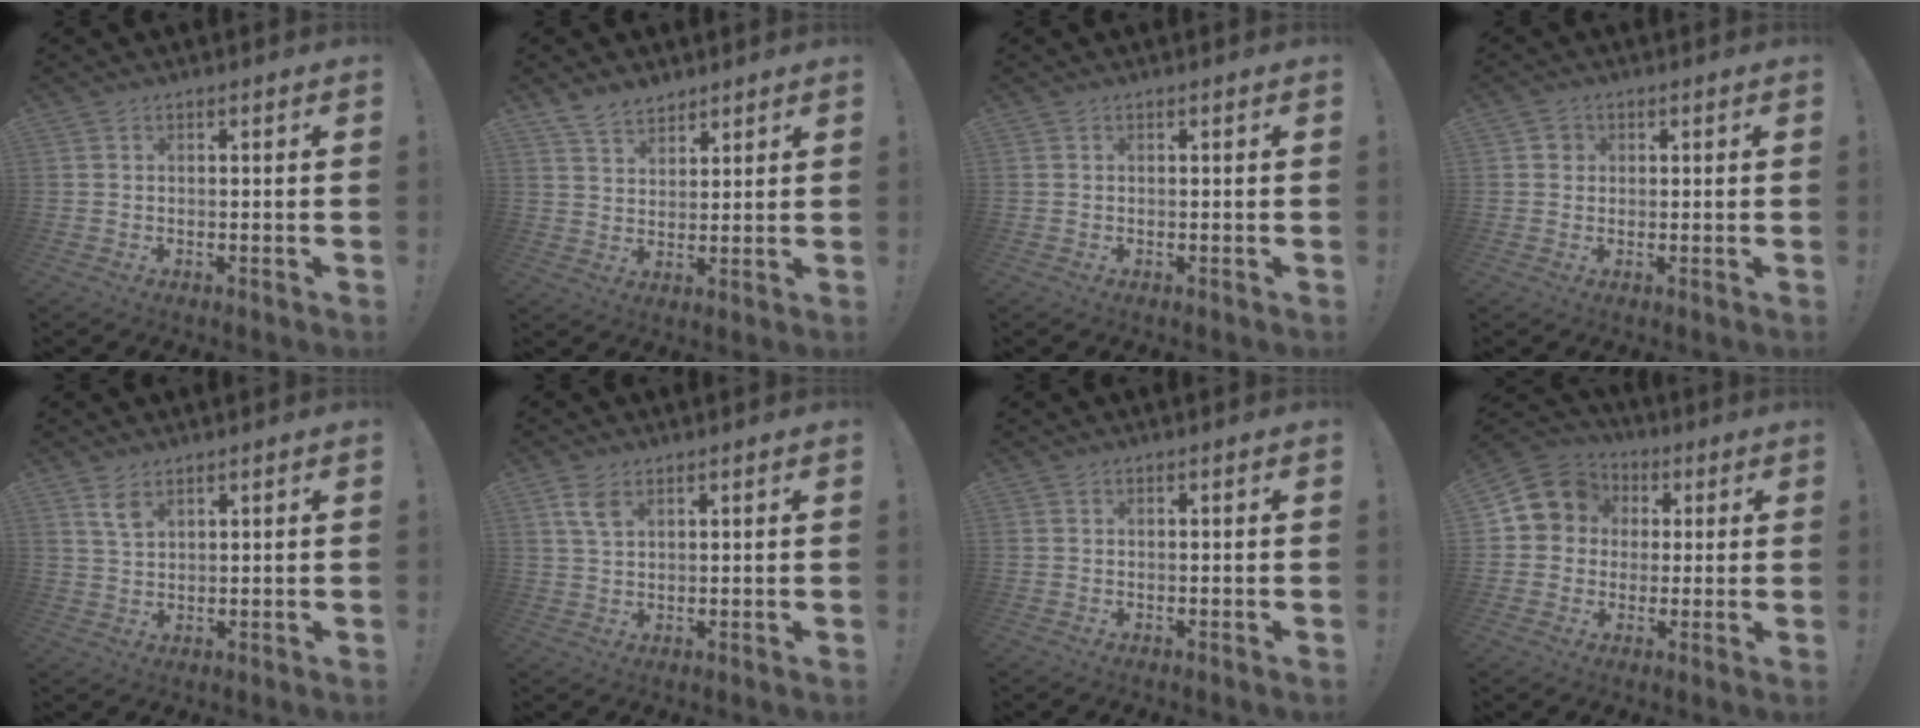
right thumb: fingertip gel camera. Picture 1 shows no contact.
{"total": 6.9, "force": [5.7, 3.5, 1.9], "torque": [-0.038, -0.032, 0.110]}
{"total": 0.0}
{"total": 2.2, "force": [0.4, 2.0, 0.7], "torque": [-0.003, 0.002, 0.005]}
{"total": 4.6, "force": [2.9, 2.2, 2.8], "torque": [-0.035, -0.018, 0.051]}
{"total": 5.1, "force": [2.8, 2.4, 3.5], "torque": [-0.056, -0.011, 0.050]}
{"total": 0.0}
{"total": 9.6, "force": [1.9, 8.8, 3.1], "torque": [-0.048, 0.006, 0.044]}